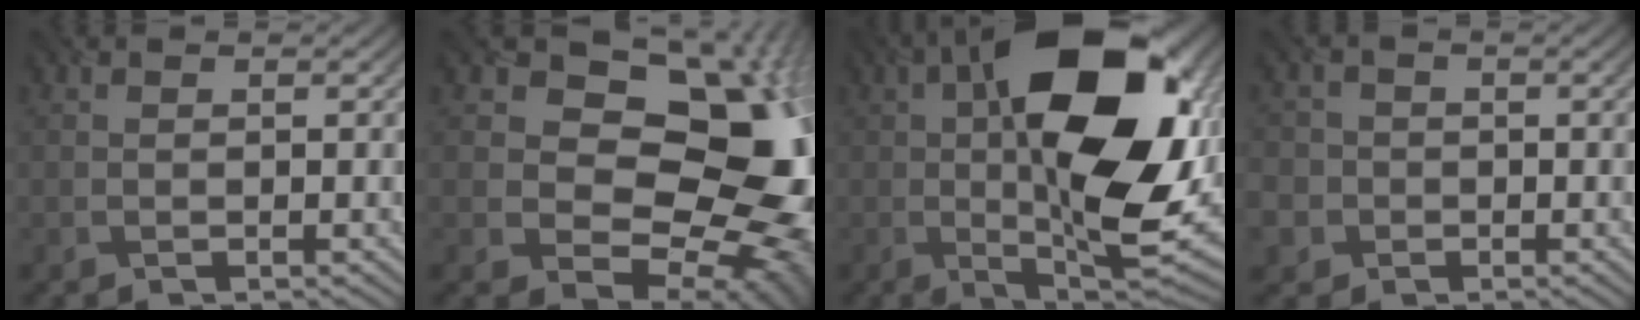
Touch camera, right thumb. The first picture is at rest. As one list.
[{"total": 18.8, "force": [2.0, 14.9, 11.3], "torque": [-0.134, -0.010, 0.054]}, {"total": 18.5, "force": [2.1, 8.2, 16.4], "torque": [-0.262, 0.009, 0.022]}, {"total": 4.2, "force": [-2.0, 3.7, 0.0], "torque": [-0.011, -0.004, -0.046]}]